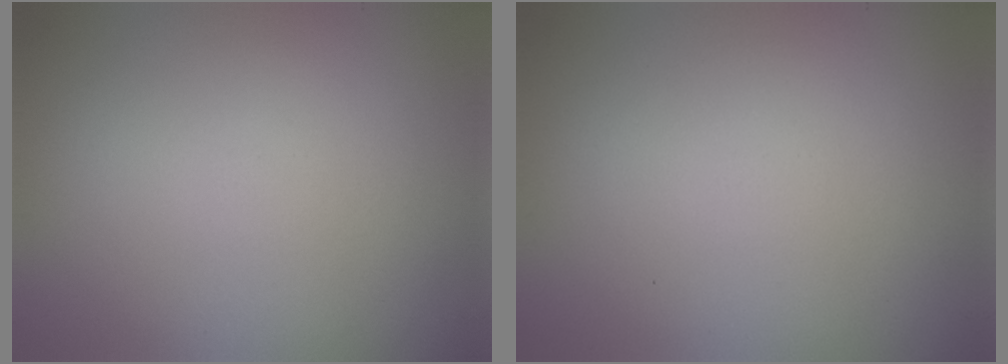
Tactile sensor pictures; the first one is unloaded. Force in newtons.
{"total": 0.0}